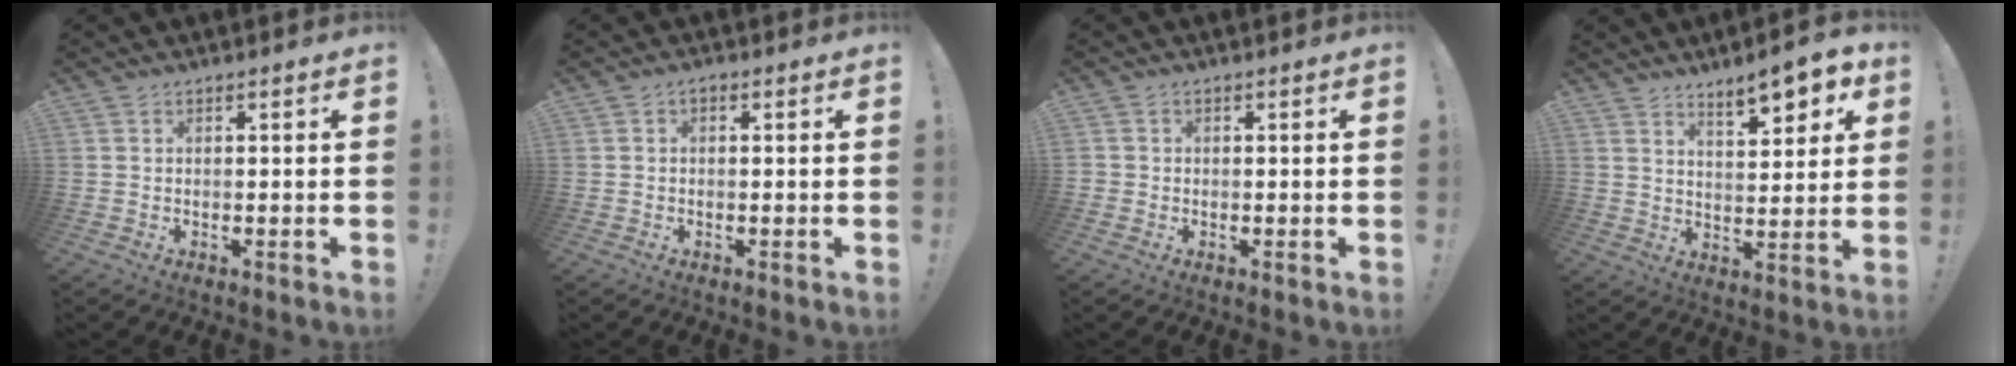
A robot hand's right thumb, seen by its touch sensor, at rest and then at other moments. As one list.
[{"total": 1.0, "force": [-0.5, 0.6, 0.5], "torque": [-0.010, 0.004, -0.010]}, {"total": 1.0, "force": [-0.2, 1.0, 0.1], "torque": [-0.004, 0.003, -0.003]}, {"total": 9.3, "force": [6.5, 2.5, 6.1], "torque": [-0.078, -0.043, 0.110]}]